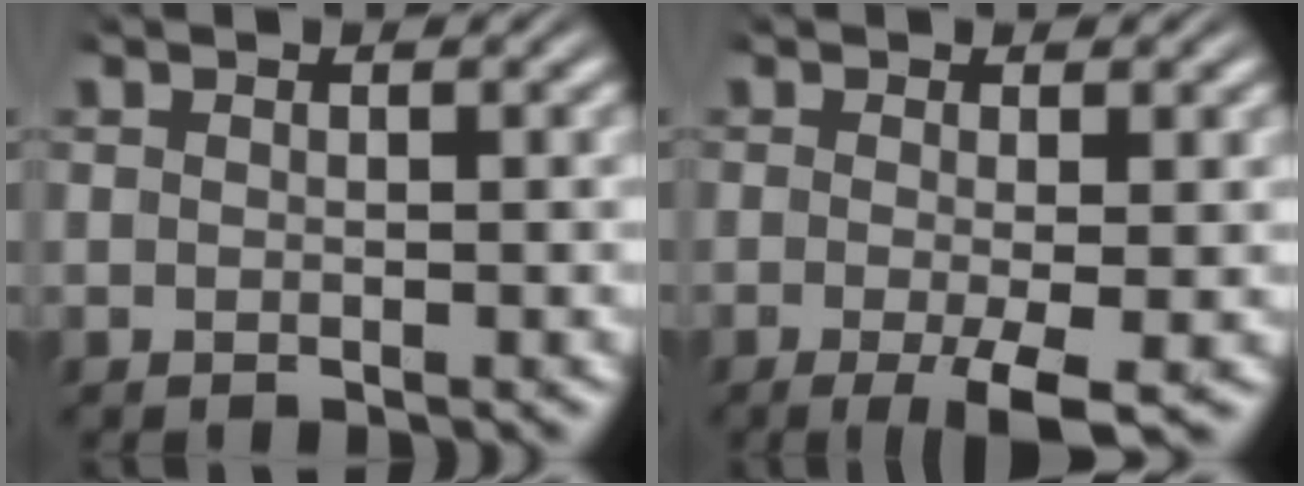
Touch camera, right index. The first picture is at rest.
{"total": 4.0, "force": [-2.2, 0.9, 3.2], "torque": [-0.061, -0.023, -0.026]}